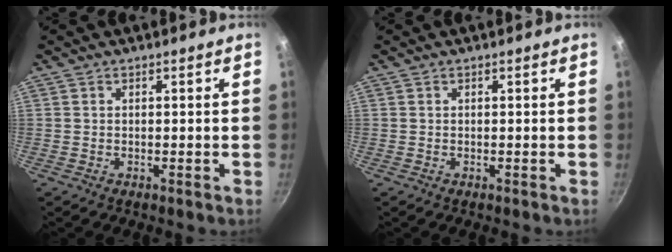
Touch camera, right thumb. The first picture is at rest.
{"total": 0.0}